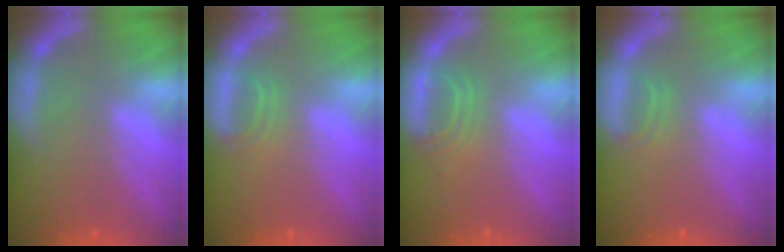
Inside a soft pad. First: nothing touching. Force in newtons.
{"total": 1.9}
{"total": 2.9}
{"total": 1.4}